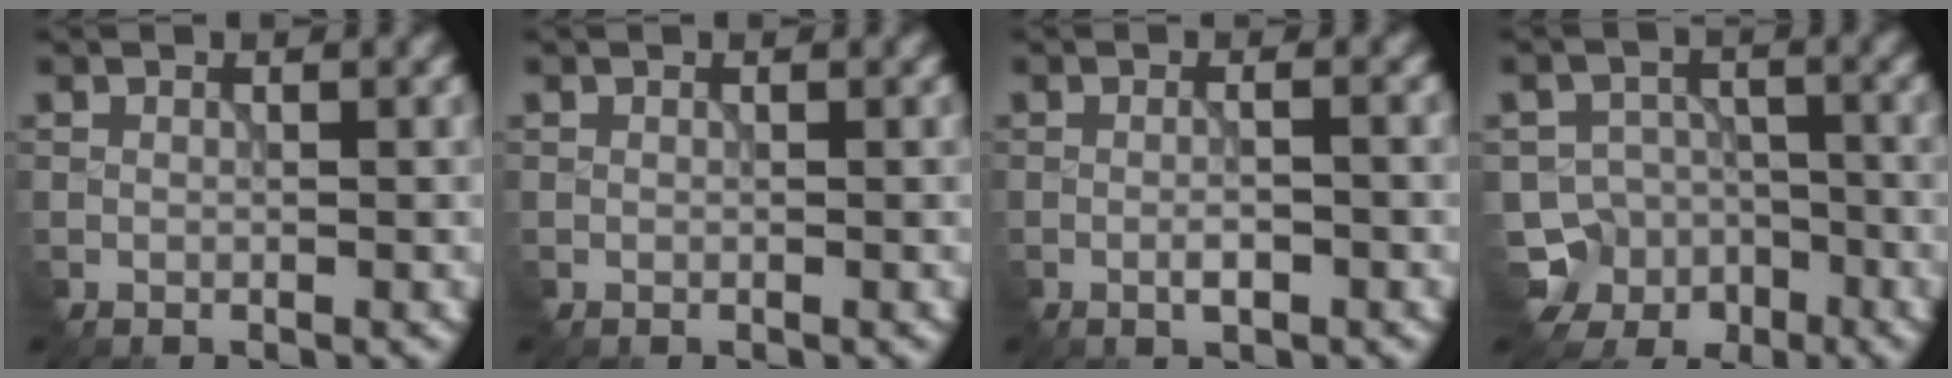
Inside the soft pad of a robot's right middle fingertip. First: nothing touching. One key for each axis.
{"total": 0.0}
{"total": 2.0, "fx": -0.6, "fy": 0.4, "fz": 1.9, "tx": -0.030, "ty": 0.000, "tz": -0.010}
{"total": 6.2, "fx": -3.9, "fy": 4.8, "fz": 0.2, "tx": 0.019, "ty": -0.004, "tz": -0.064}